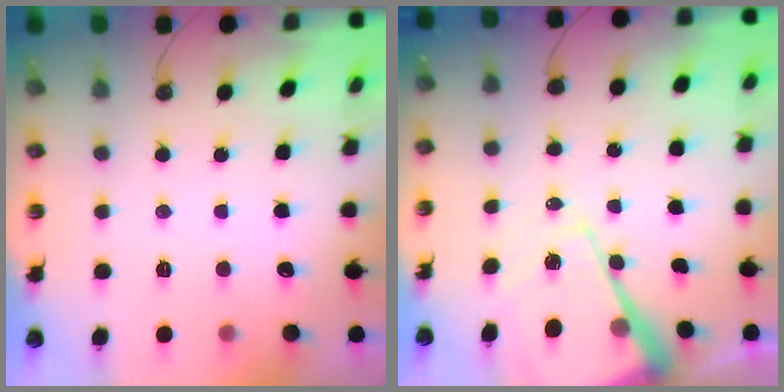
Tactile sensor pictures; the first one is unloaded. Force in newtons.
{"total": 16.0, "press": 15.9, "slide": 1.7}